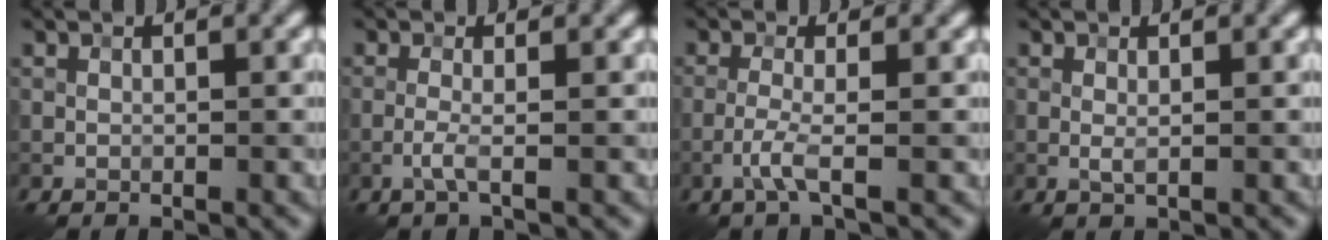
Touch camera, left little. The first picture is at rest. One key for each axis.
{"total": 1.6, "fx": -0.6, "fy": 0.2, "fz": 1.5, "tx": -0.031, "ty": 0.002, "tz": -0.017}
{"total": 2.3, "fx": -1.0, "fy": 0.1, "fz": 2.0, "tx": -0.047, "ty": 0.004, "tz": -0.029}
{"total": 0.8, "fx": 0.1, "fy": 0.2, "fz": 0.7, "tx": -0.016, "ty": -0.001, "tz": 0.001}